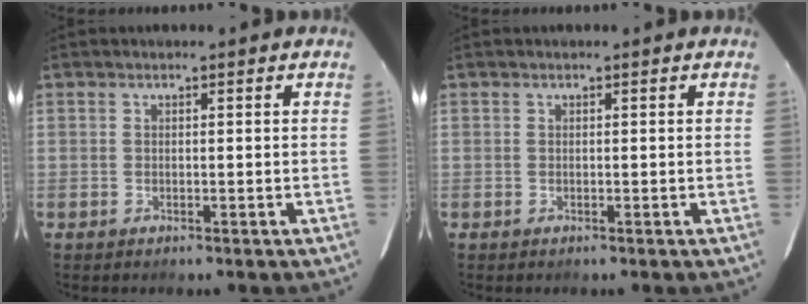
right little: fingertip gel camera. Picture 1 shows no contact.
{"total": 0.0}